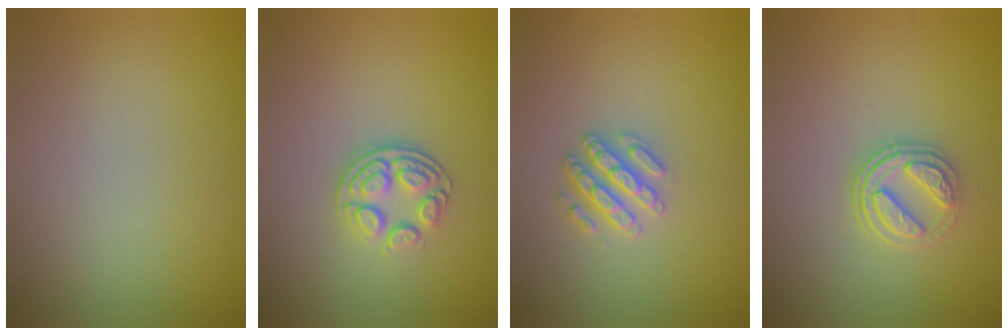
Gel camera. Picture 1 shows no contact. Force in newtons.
{"total": 3.5, "press": 2.5, "slide": 2.4}
{"total": 2.5, "press": 2.5, "slide": 0.4}
{"total": 3.1, "press": 2.6, "slide": 1.7}